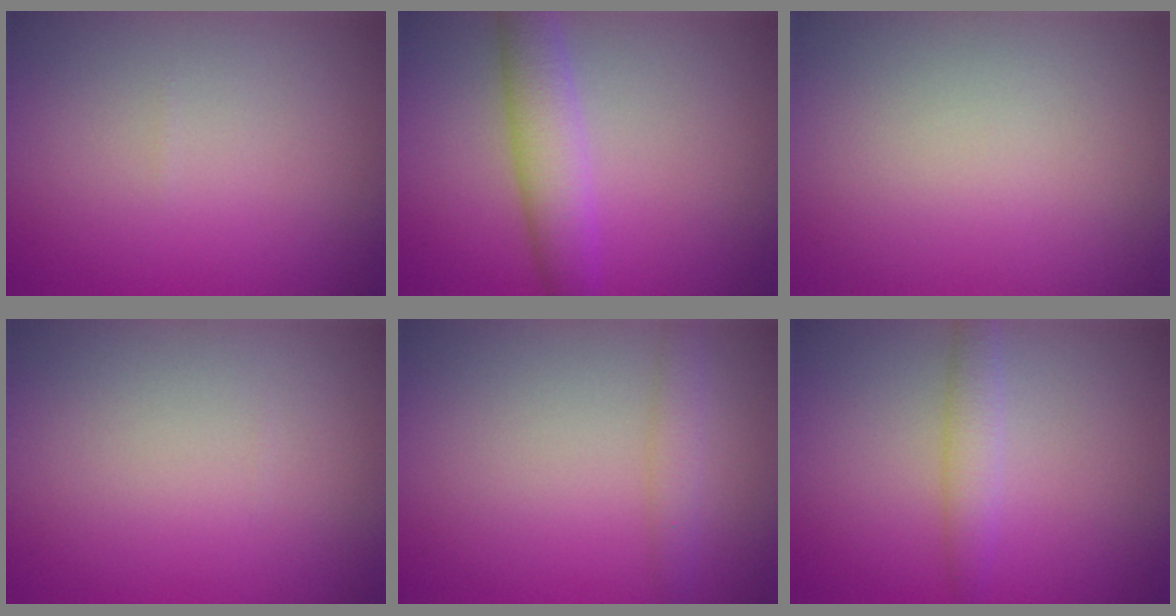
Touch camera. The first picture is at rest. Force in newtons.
{"total": 4.2, "press": 4.2, "slide": 0.4}
{"total": 0.0}
{"total": 0.0}
{"total": 1.7, "press": 1.7, "slide": 0.2}
{"total": 2.1, "press": 2.1, "slide": 0.1}